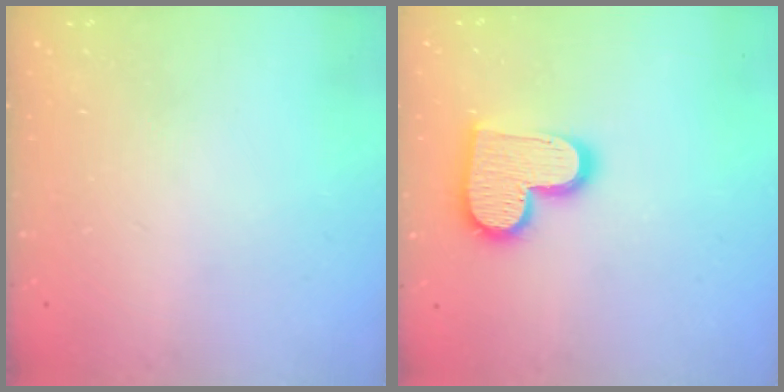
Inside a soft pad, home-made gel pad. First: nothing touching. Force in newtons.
{"total": 14.0, "press": 13.9, "slide": 0.5}